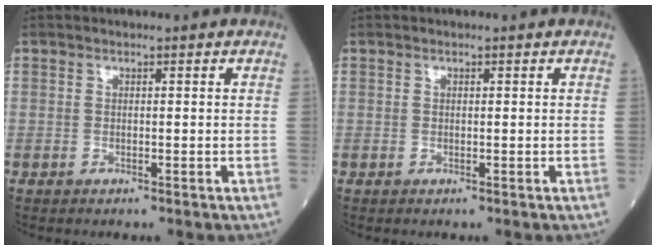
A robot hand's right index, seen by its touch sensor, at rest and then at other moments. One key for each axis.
{"total": 0.0}